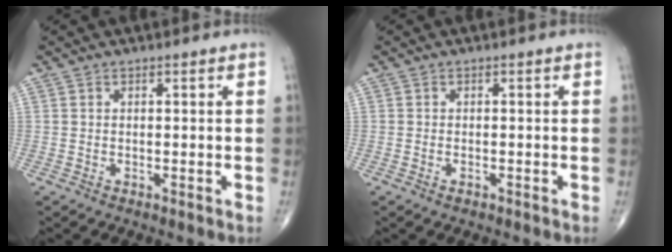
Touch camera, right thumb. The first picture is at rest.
{"total": 0.8, "force": [-0.4, 0.4, 0.6], "torque": [-0.012, 0.004, -0.006]}